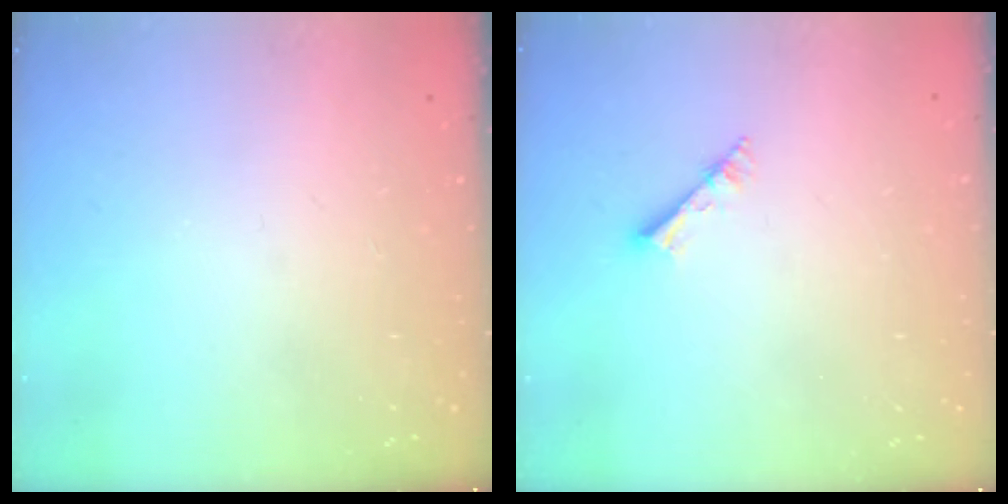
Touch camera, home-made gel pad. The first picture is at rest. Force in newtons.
{"total": 2.7, "press": 2.7, "slide": 0.3}